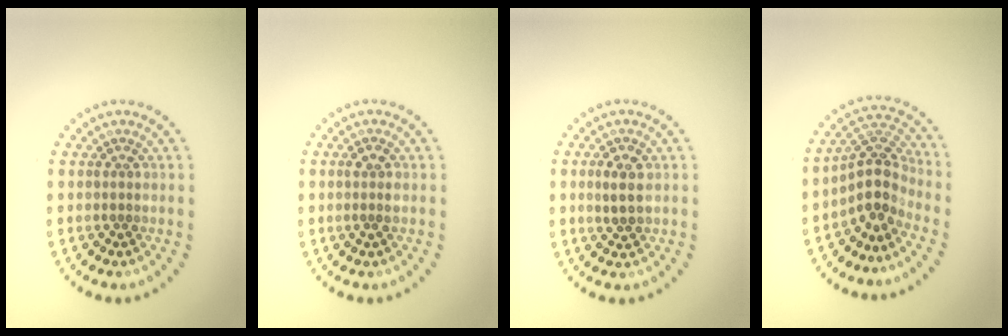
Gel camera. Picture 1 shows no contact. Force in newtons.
{"total": 1.2, "press": 1.1, "slide": 0.5}
{"total": 2.3, "press": 2.2, "slide": 0.3}
{"total": 3.7, "press": 2.7, "slide": 2.5}